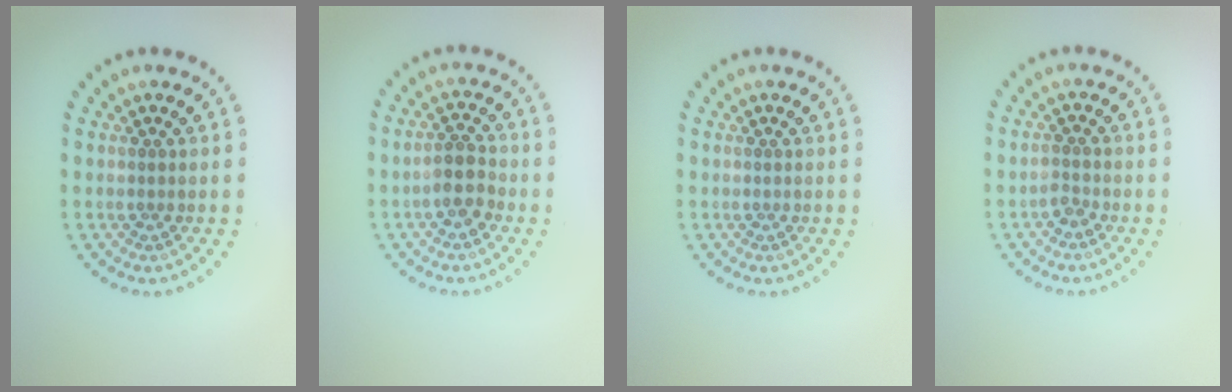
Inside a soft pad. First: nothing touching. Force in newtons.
{"total": 2.6, "press": 2.4, "slide": 1.0}
{"total": 0.0}
{"total": 1.1, "press": 0.8, "slide": 0.7}